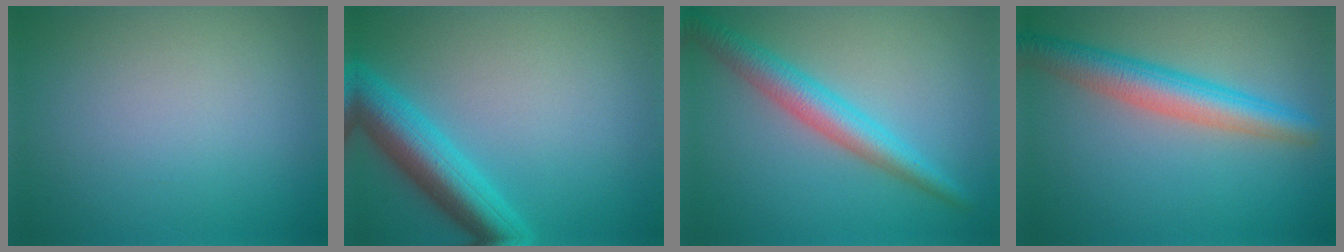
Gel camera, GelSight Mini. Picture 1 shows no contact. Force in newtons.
{"total": 6.0, "press": 6.0, "slide": 0.3}
{"total": 4.0, "press": 4.0, "slide": 0.1}
{"total": 5.0, "press": 5.0, "slide": 0.1}